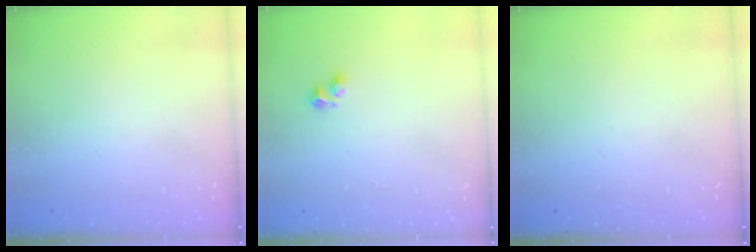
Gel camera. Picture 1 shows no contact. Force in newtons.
{"total": 3.3, "press": 3.2, "slide": 0.7}
{"total": 0.0}